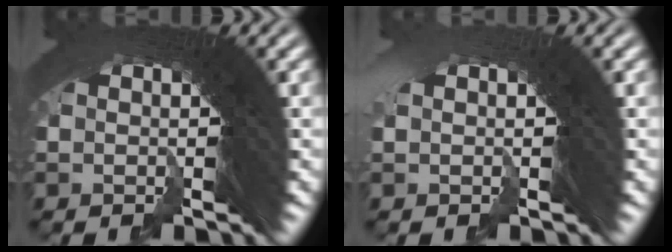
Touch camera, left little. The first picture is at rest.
{"total": 3.2, "force": [0.1, -2.2, -2.3], "torque": [0.034, 0.000, 0.005]}